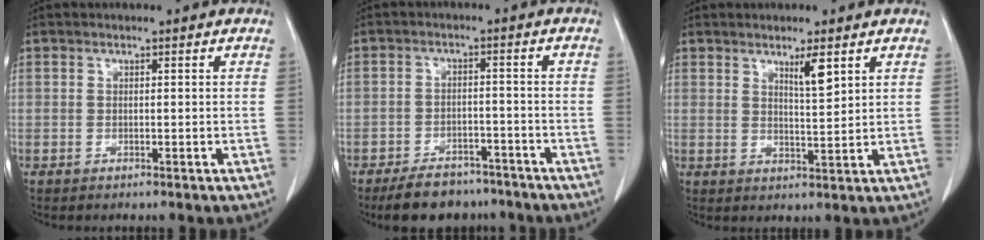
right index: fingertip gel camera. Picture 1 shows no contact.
{"total": 8.6, "force": [-7.2, 4.0, 2.7], "torque": [-0.036, 0.001, -0.109]}
{"total": 3.9, "force": [2.3, 0.4, 3.1], "torque": [-0.053, -0.004, 0.042]}